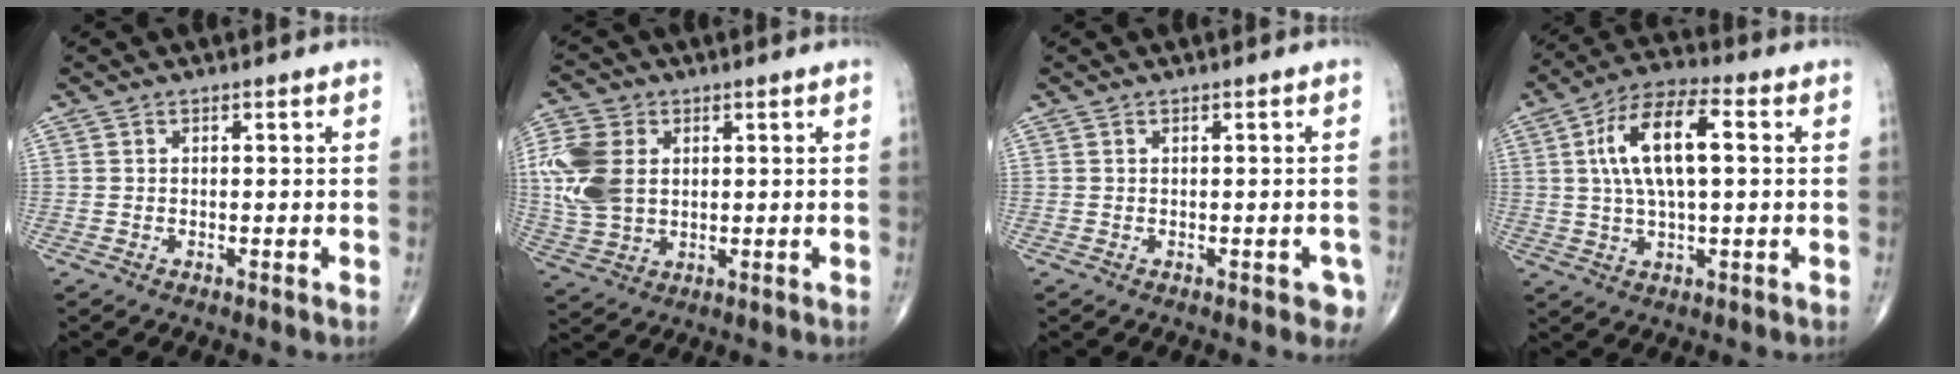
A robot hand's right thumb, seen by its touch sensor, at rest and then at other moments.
{"total": 11.8, "force": [1.8, 8.4, 8.1], "torque": [-0.175, -0.002, 0.037]}
{"total": 2.2, "force": [-0.8, 1.2, 1.7], "torque": [-0.005, 0.006, -0.009]}
{"total": 13.3, "force": [2.3, 5.3, 12.0], "torque": [-0.220, 0.017, 0.035]}